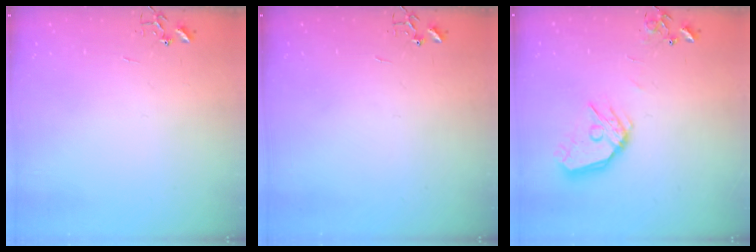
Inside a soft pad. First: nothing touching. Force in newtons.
{"total": 0.0}
{"total": 12.5, "press": 12.4, "slide": 0.9}